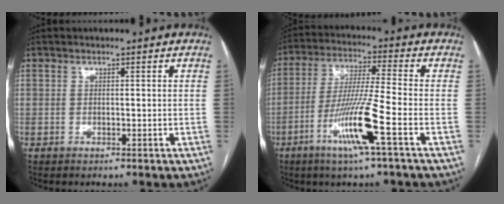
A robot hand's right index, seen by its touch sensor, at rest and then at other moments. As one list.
[{"total": 11.3, "force": [-4.8, -0.9, 10.2], "torque": [-0.201, -0.015, -0.094]}]